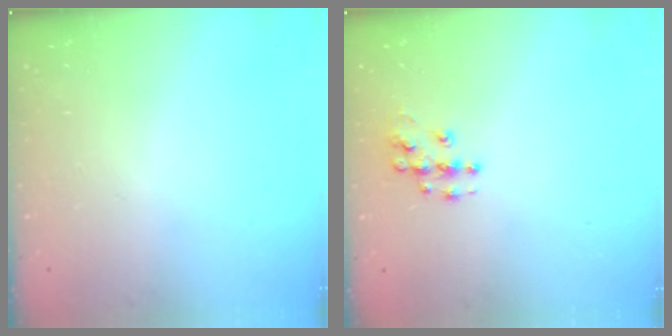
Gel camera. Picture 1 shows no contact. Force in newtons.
{"total": 7.0, "press": 7.0, "slide": 0.4}